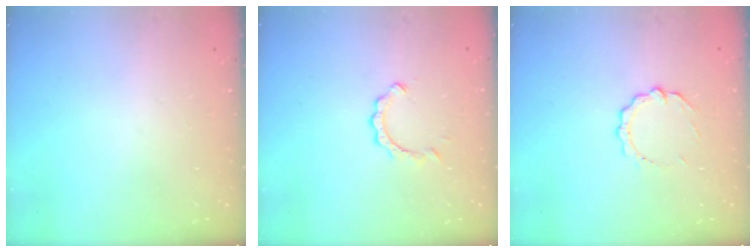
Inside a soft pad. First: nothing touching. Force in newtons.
{"total": 2.7, "press": 2.7, "slide": 0.2}
{"total": 6.9, "press": 6.9, "slide": 0.5}